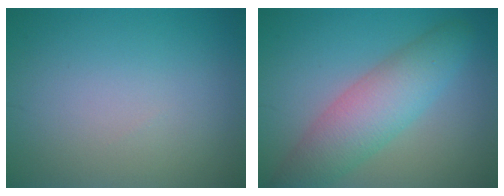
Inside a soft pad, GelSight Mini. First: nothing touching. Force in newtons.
{"total": 5.8, "press": 5.8, "slide": 0.2}